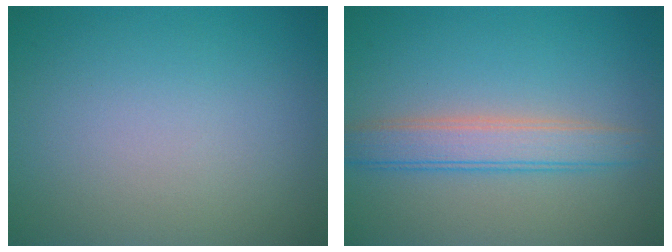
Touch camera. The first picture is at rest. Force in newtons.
{"total": 3.8, "press": 3.8, "slide": 0.2}